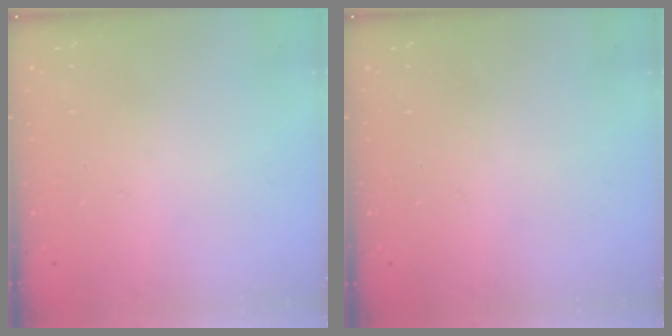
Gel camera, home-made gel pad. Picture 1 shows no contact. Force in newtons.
{"total": 0.0}